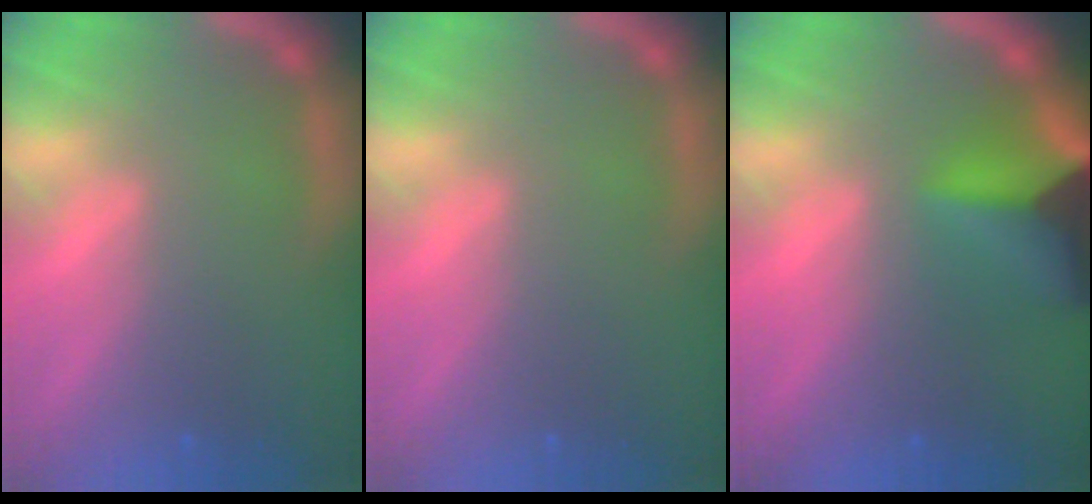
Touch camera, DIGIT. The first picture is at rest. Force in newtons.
{"total": 0.0}
{"total": 9.0}